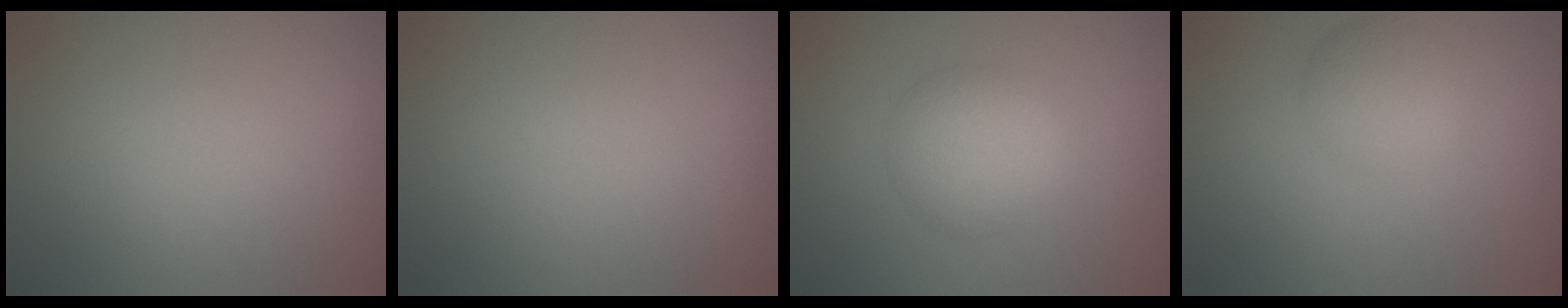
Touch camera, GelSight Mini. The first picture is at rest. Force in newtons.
{"total": 0.0}
{"total": 4.7, "press": 4.7, "slide": 0.1}
{"total": 2.6, "press": 2.6, "slide": 0.2}